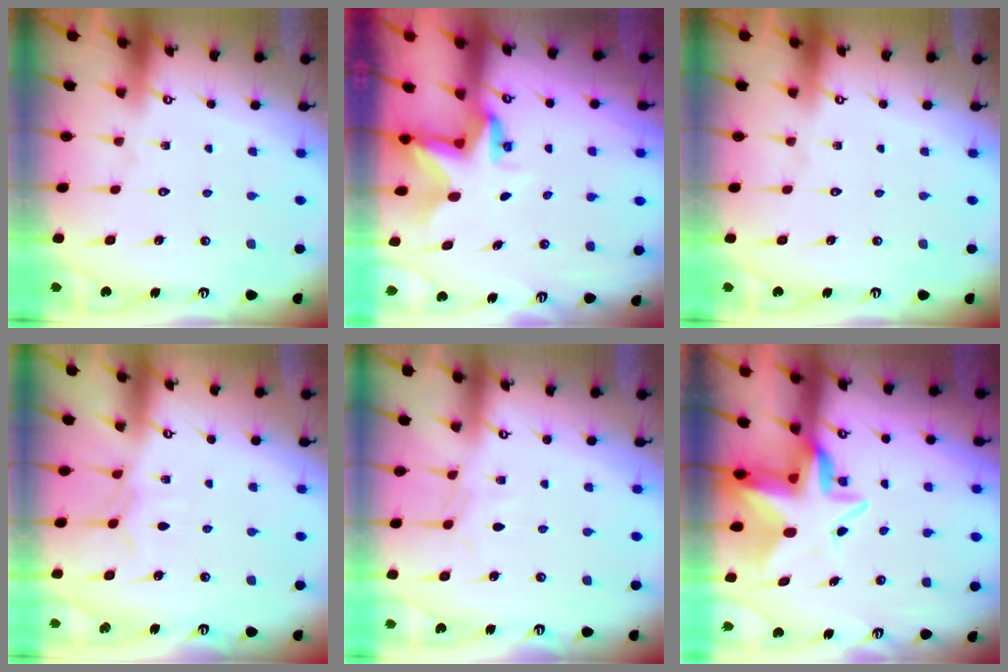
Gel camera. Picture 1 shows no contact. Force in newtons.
{"total": 3.0, "press": 3.0, "slide": 0.1}
{"total": 0.0}
{"total": 3.7, "press": 3.6, "slide": 0.6}
{"total": 4.6, "press": 4.6, "slide": 0.5}
{"total": 7.7, "press": 7.4, "slide": 2.1}